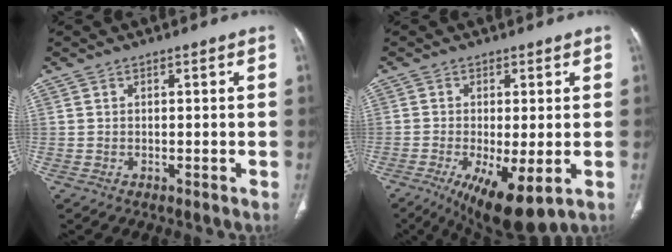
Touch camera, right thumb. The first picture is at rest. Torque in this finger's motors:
{"motor_torque": [-0.09, 0.55, -0.18, 0.04, 0.03]}